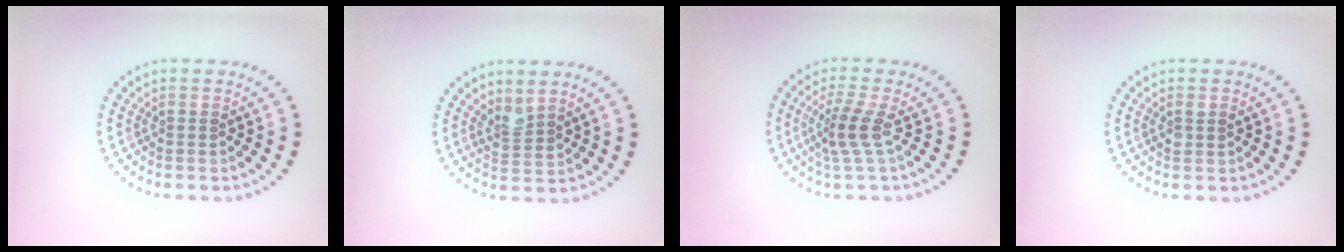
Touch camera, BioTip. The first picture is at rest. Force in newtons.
{"total": 1.8, "press": 1.4, "slide": 1.1}
{"total": 2.6, "press": 1.9, "slide": 1.8}
{"total": 1.1, "press": 1.0, "slide": 0.4}